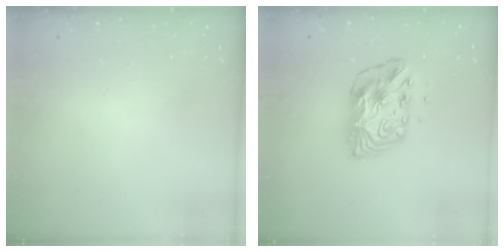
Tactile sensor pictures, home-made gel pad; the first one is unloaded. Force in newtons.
{"total": 9.9, "press": 9.9, "slide": 0.9}